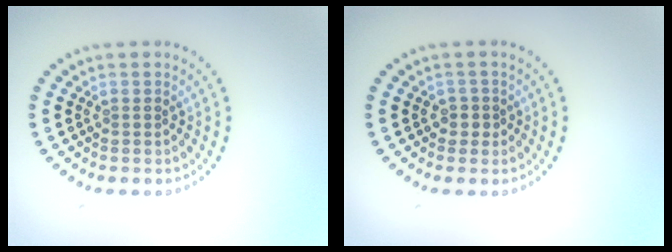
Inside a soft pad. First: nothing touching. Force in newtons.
{"total": 1.2, "press": 1.0, "slide": 0.7}